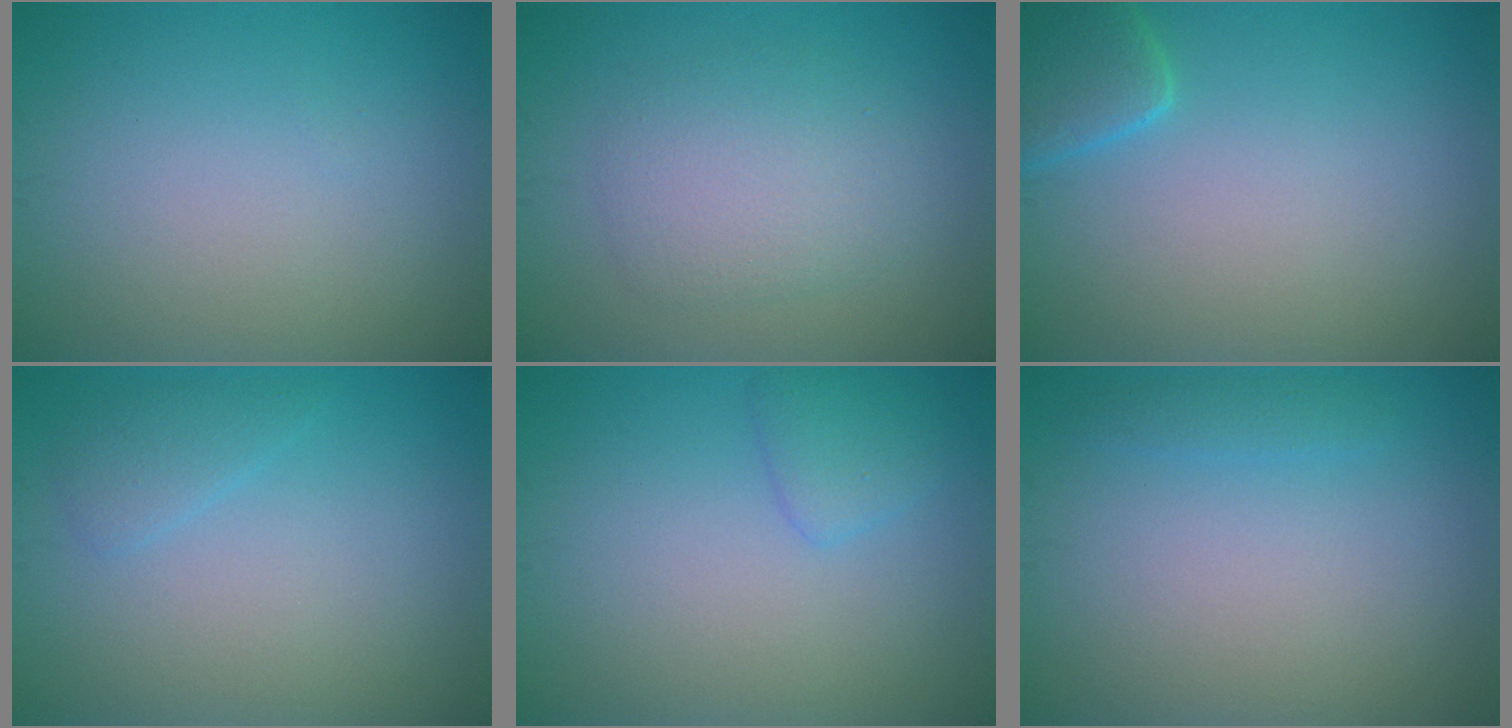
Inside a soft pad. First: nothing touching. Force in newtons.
{"total": 3.6, "press": 3.6, "slide": 0.2}
{"total": 3.1, "press": 3.1, "slide": 0.3}
{"total": 1.4, "press": 1.4, "slide": 0.1}
{"total": 1.7, "press": 1.7, "slide": 0.2}
{"total": 1.0, "press": 1.0, "slide": 0.1}